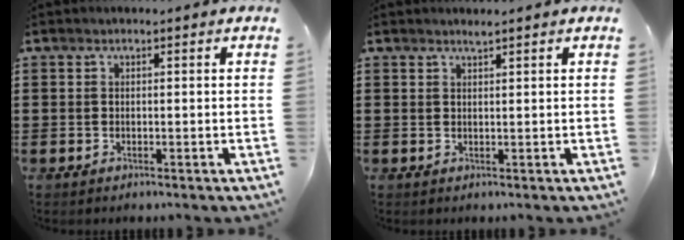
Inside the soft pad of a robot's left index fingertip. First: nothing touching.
{"total": 0.9, "force": [0.8, -0.1, 0.3], "torque": [-0.007, -0.002, 0.016]}